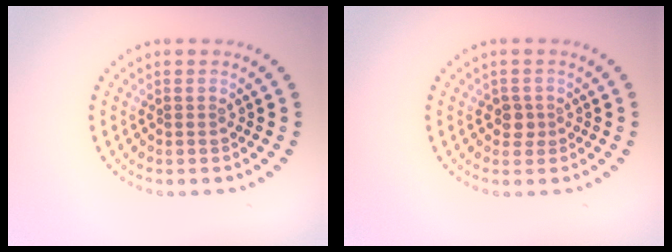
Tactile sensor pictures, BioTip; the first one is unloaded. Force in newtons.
{"total": 1.3, "press": 1.2, "slide": 0.7}